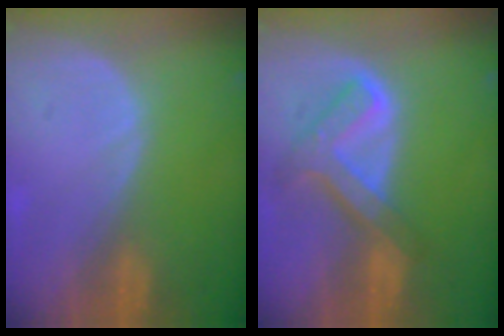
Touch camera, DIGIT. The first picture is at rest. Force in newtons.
{"total": 7.7, "press": 6.5, "slide": 4.2}